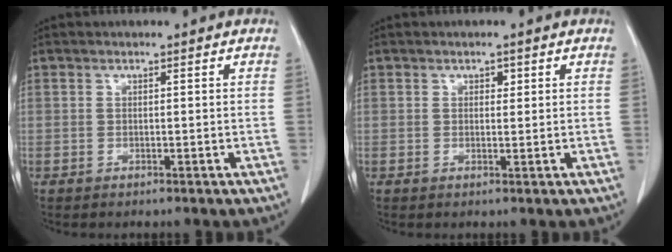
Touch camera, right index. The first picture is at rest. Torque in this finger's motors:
{"motor_torque": [0.16, 0.09, 0.08, 0.02]}